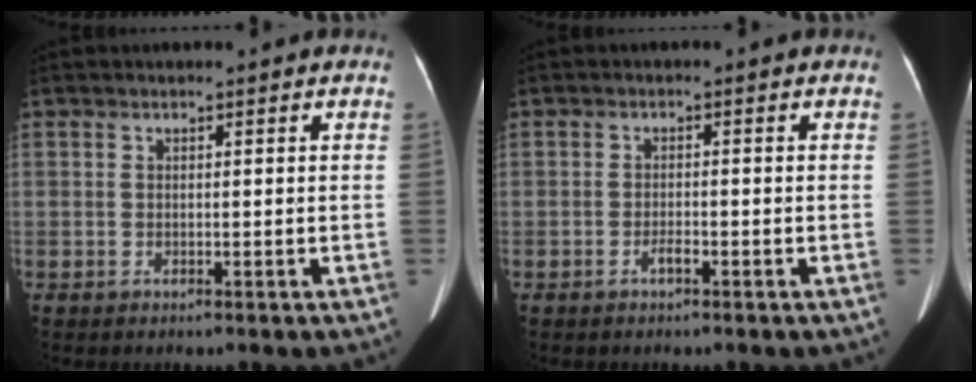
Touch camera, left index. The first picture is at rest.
{"total": 1.3, "force": [-0.9, 0.2, 0.9], "torque": [-0.018, 0.001, -0.014]}